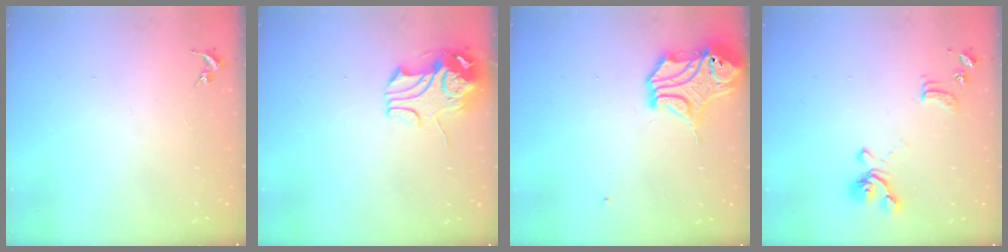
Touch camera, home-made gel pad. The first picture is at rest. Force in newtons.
{"total": 9.7, "press": 9.6, "slide": 1.7}
{"total": 14.5, "press": 14.4, "slide": 2.2}
{"total": 12.6, "press": 12.5, "slide": 1.4}